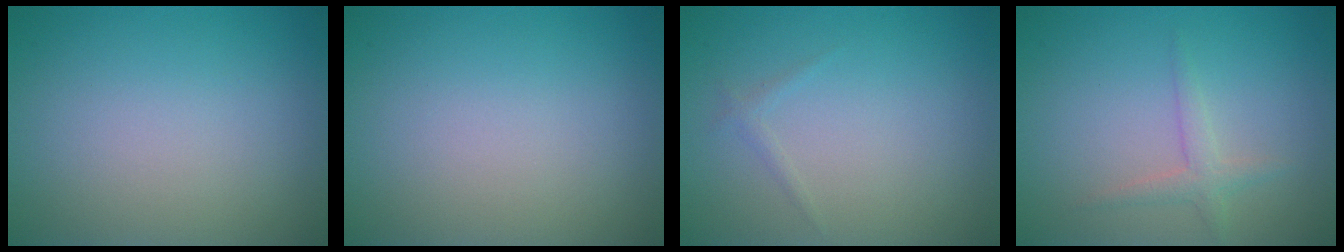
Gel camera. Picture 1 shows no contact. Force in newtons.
{"total": 0.0}
{"total": 0.7, "press": 0.7, "slide": 0.1}
{"total": 1.6, "press": 1.6, "slide": 0.0}